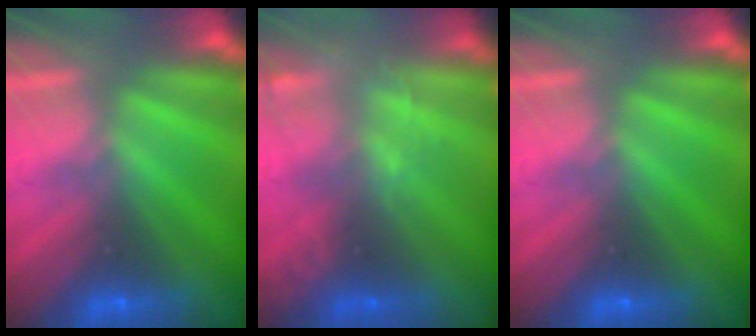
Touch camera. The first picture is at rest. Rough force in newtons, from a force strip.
{"total": 2.1}
{"total": 0.0}